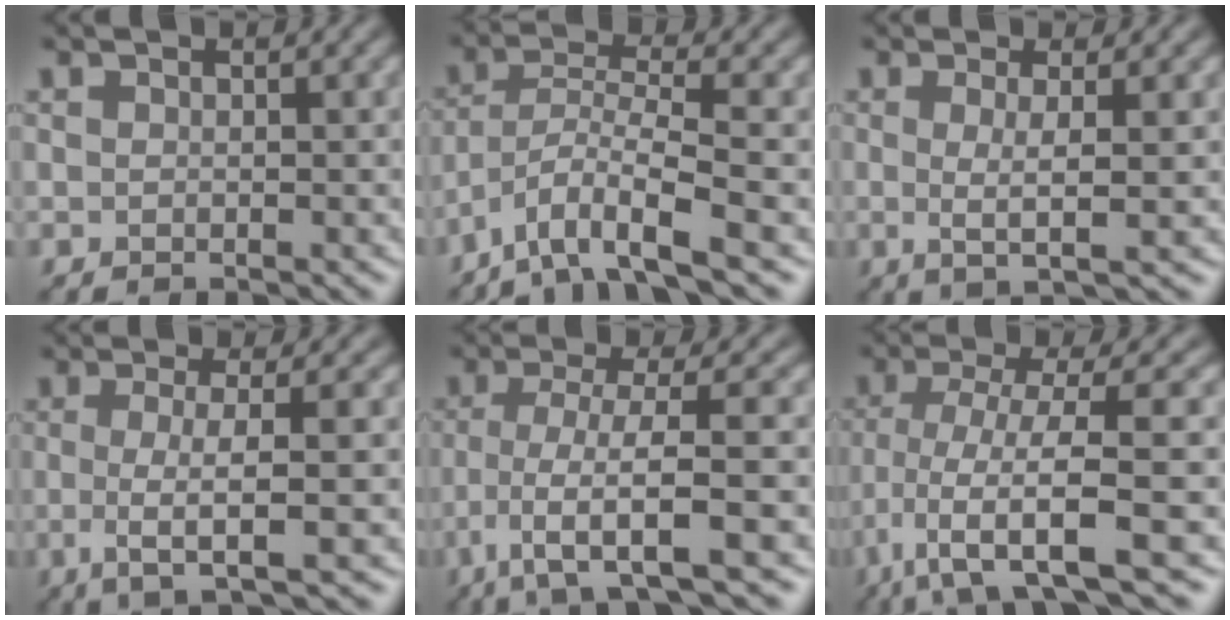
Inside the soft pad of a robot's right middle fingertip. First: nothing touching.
{"total": 5.9, "force": [-3.7, 1.1, 4.5], "torque": [-0.083, 0.004, -0.077]}
{"total": 3.0, "force": [0.1, 0.5, 2.9], "torque": [-0.056, -0.005, 0.001]}
{"total": 4.7, "force": [-0.6, 1.0, 4.5], "torque": [-0.077, -0.008, -0.014]}
{"total": 6.5, "force": [-2.7, 1.0, 5.8], "torque": [-0.097, 0.004, -0.051]}
{"total": 8.4, "force": [-4.1, 1.9, 7.1], "torque": [-0.115, 0.008, -0.078]}